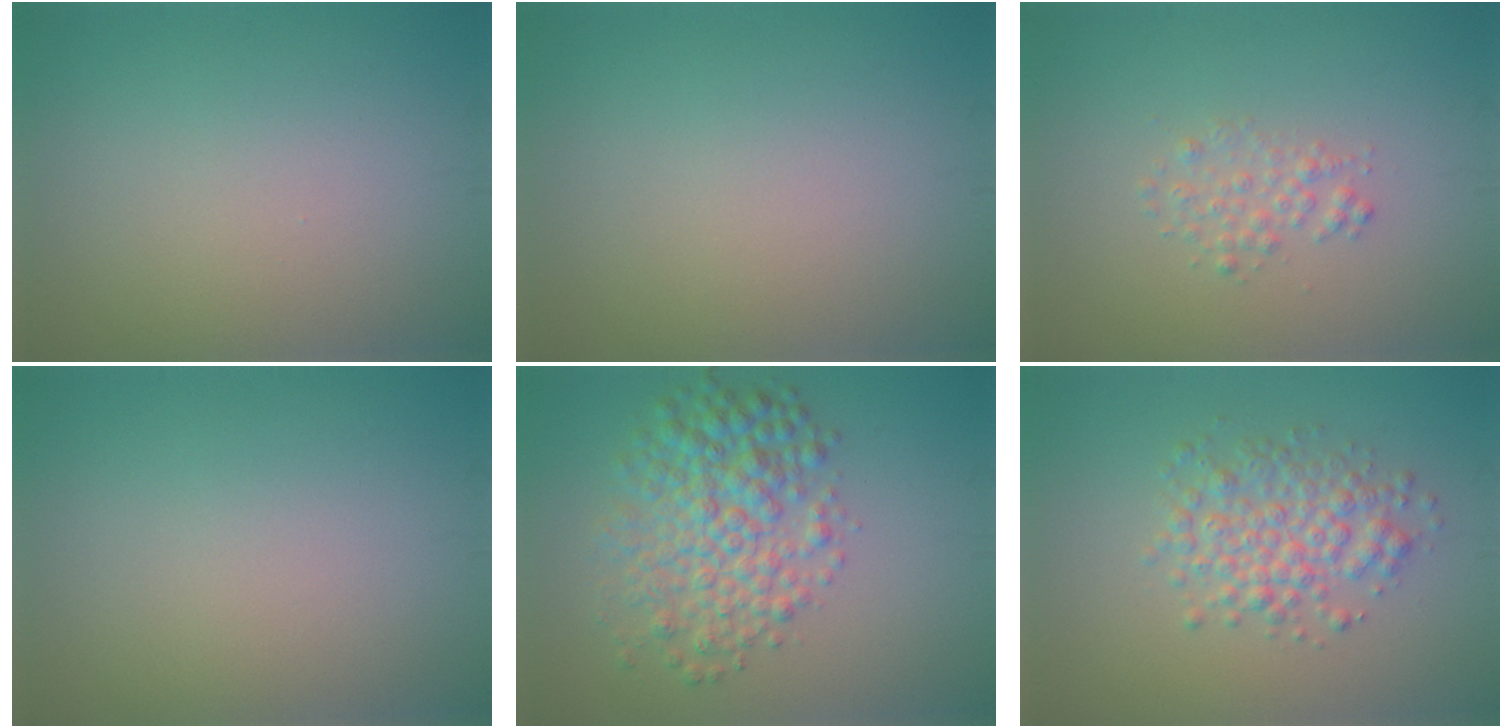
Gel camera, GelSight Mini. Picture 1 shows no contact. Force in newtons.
{"total": 0.0}
{"total": 1.5, "press": 1.5, "slide": 0.0}
{"total": 0.0}
{"total": 6.1, "press": 6.1, "slide": 0.0}
{"total": 3.9, "press": 3.9, "slide": 0.1}